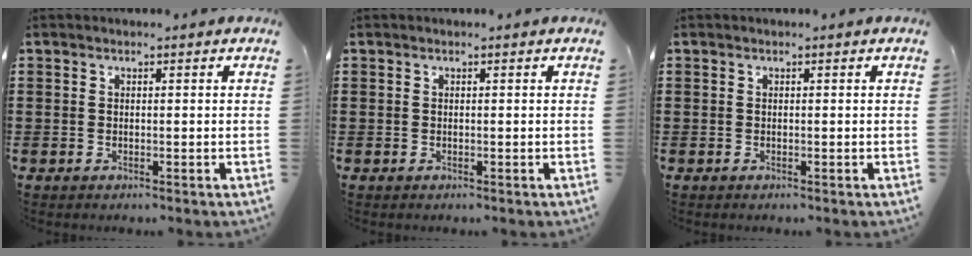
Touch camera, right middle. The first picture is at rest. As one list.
[{"total": 0.0}, {"total": 0.0}]